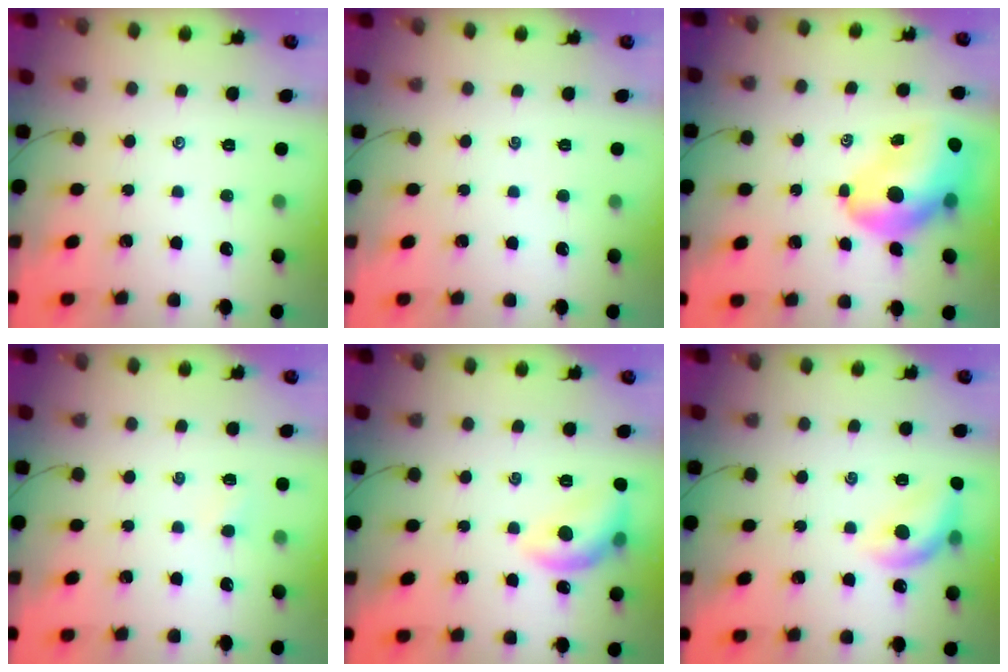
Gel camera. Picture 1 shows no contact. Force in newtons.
{"total": 0.0}
{"total": 14.6, "press": 14.0, "slide": 4.1}
{"total": 2.5, "press": 2.4, "slide": 0.8}
{"total": 10.9, "press": 10.9, "slide": 0.4}
{"total": 13.2, "press": 13.0, "slide": 2.6}